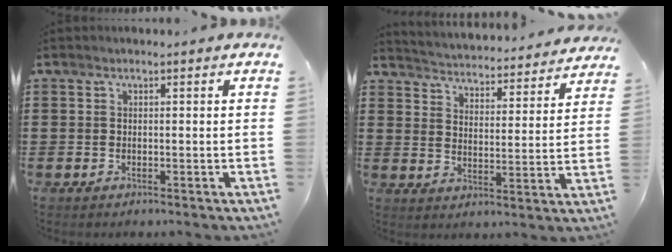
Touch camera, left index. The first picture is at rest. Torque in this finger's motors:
{"motor_torque": [2.14, 0.00, 1.05, 0.19]}